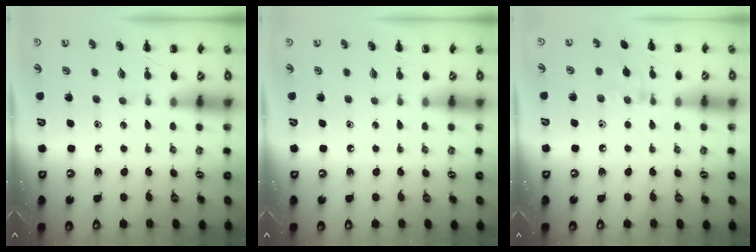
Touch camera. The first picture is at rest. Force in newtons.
{"total": 0.0}
{"total": 6.3, "press": 6.2, "slide": 1.3}